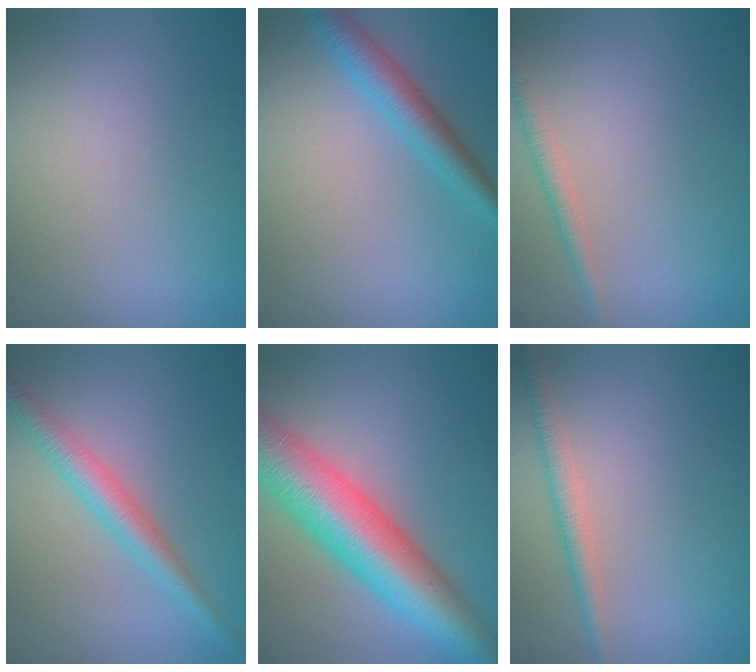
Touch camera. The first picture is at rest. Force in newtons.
{"total": 3.6, "press": 3.6, "slide": 0.2}
{"total": 1.6, "press": 1.6, "slide": 0.0}
{"total": 3.3, "press": 3.3, "slide": 0.1}
{"total": 11.0, "press": 11.0, "slide": 0.3}
{"total": 2.1, "press": 2.1, "slide": 0.1}